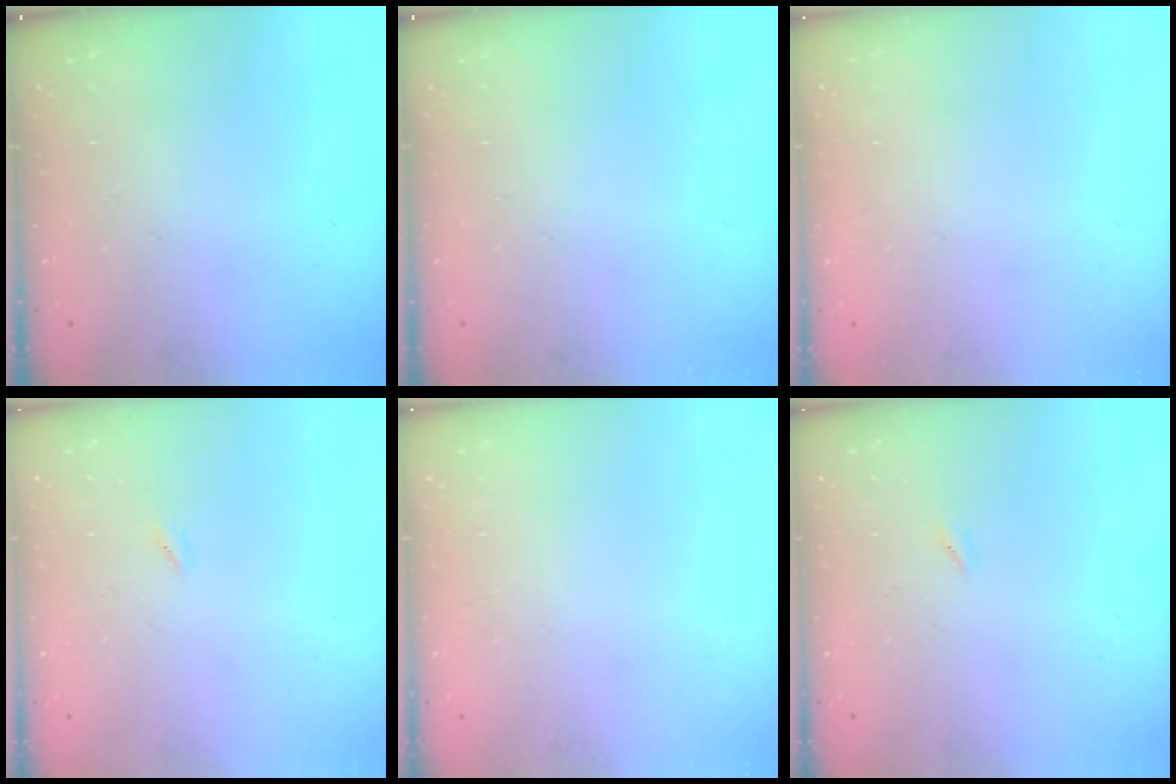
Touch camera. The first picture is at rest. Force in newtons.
{"total": 0.0}
{"total": 2.1, "press": 2.1, "slide": 0.1}
{"total": 0.5, "press": 0.3, "slide": 0.4}
{"total": 2.2, "press": 2.2, "slide": 0.1}
{"total": 0.5, "press": 0.3, "slide": 0.4}